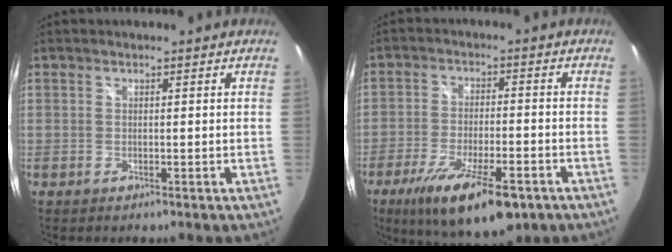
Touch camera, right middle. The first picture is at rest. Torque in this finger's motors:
{"motor_torque": [1.08, -1.05, 0.71, 0.15]}